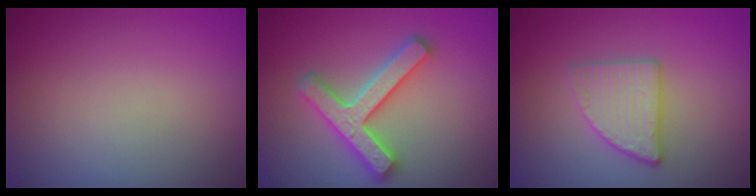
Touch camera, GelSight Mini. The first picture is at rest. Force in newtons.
{"total": 4.7, "press": 4.6, "slide": 0.8}
{"total": 2.8, "press": 2.8, "slide": 0.4}